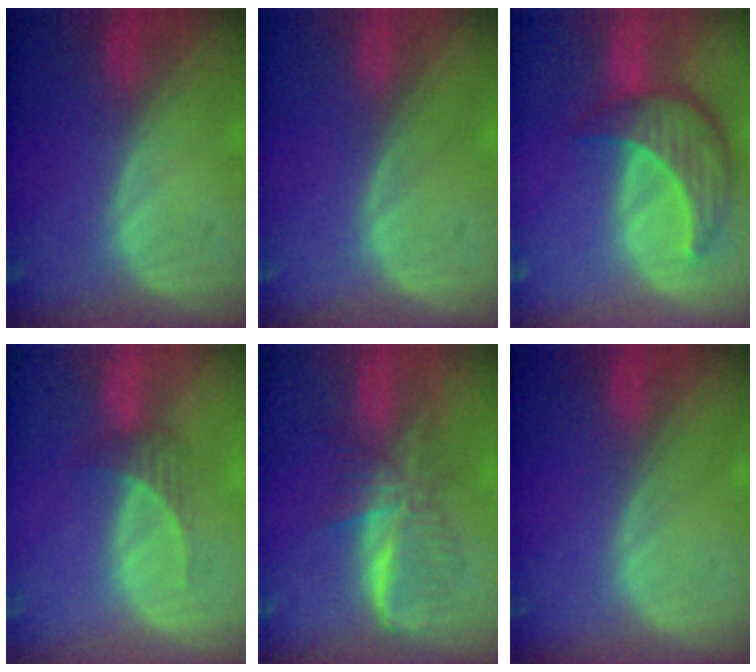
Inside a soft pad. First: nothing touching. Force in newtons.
{"total": 0.0}
{"total": 8.6, "press": 7.7, "slide": 3.7}
{"total": 2.5, "press": 2.3, "slide": 0.9}
{"total": 6.2, "press": 6.1, "slide": 0.8}
{"total": 0.0}